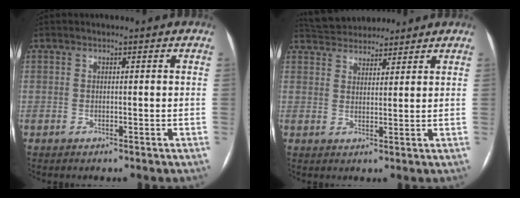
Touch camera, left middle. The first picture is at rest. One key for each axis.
{"total": 8.6, "fx": 7.9, "fy": 2.7, "fz": 2.0, "tx": -0.036, "ty": 0.031, "tz": 0.130}